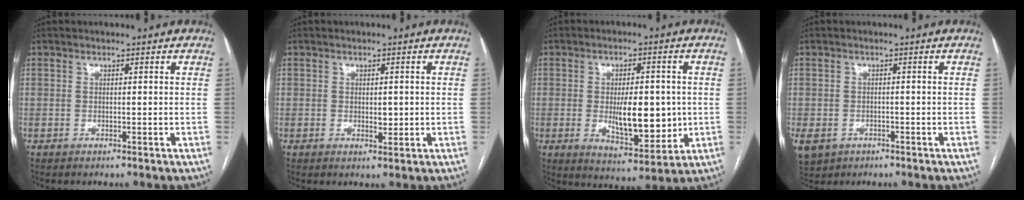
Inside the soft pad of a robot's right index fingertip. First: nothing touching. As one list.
[{"total": 2.0, "force": [-0.1, 1.0, 1.7], "torque": [-0.026, -0.002, 0.002]}, {"total": 10.5, "force": [-0.6, 4.1, 9.7], "torque": [-0.155, -0.011, 0.001]}, {"total": 10.7, "force": [-4.8, 8.7, 4.0], "torque": [-0.126, -0.007, -0.062]}]